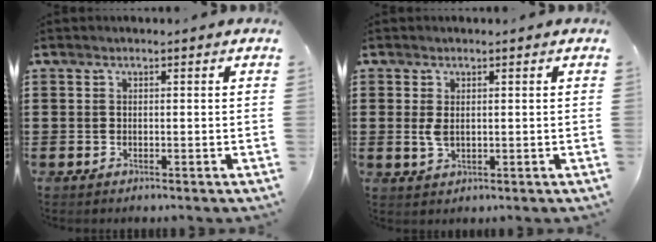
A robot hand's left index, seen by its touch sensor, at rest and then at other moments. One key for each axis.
{"total": 2.3, "fx": 0.4, "fy": 1.1, "fz": 2.0, "tx": -0.056, "ty": -0.001, "tz": 0.001}